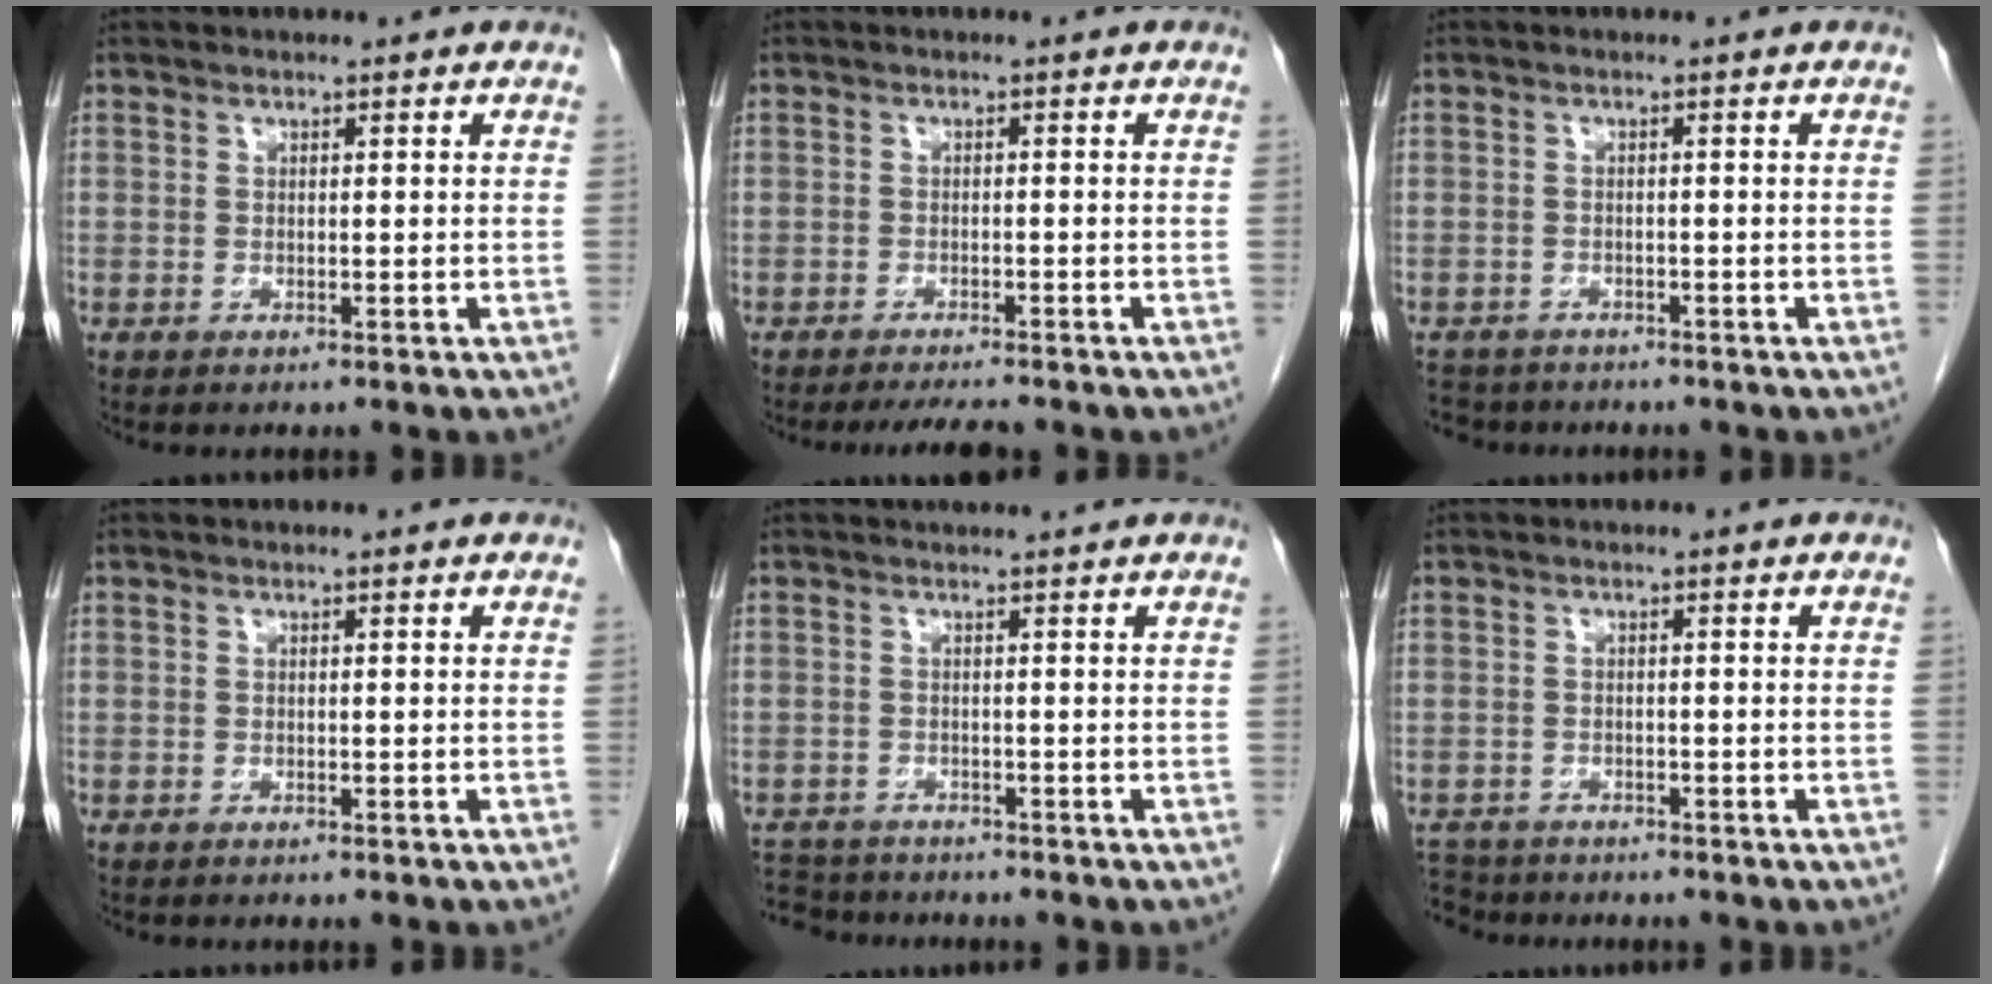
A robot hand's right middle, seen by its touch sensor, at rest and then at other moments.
{"total": 4.0, "force": [-3.6, 0.3, 1.7], "torque": [-0.024, -0.009, -0.055]}
{"total": 5.1, "force": [-4.6, 2.1, 0.7], "torque": [-0.009, -0.002, -0.066]}
{"total": 0.0}
{"total": 5.1, "force": [-3.8, 2.2, 2.6], "torque": [-0.047, 0.024, -0.053]}
{"total": 5.2, "force": [-4.7, 2.1, 0.2], "torque": [-0.006, -0.005, -0.077]}